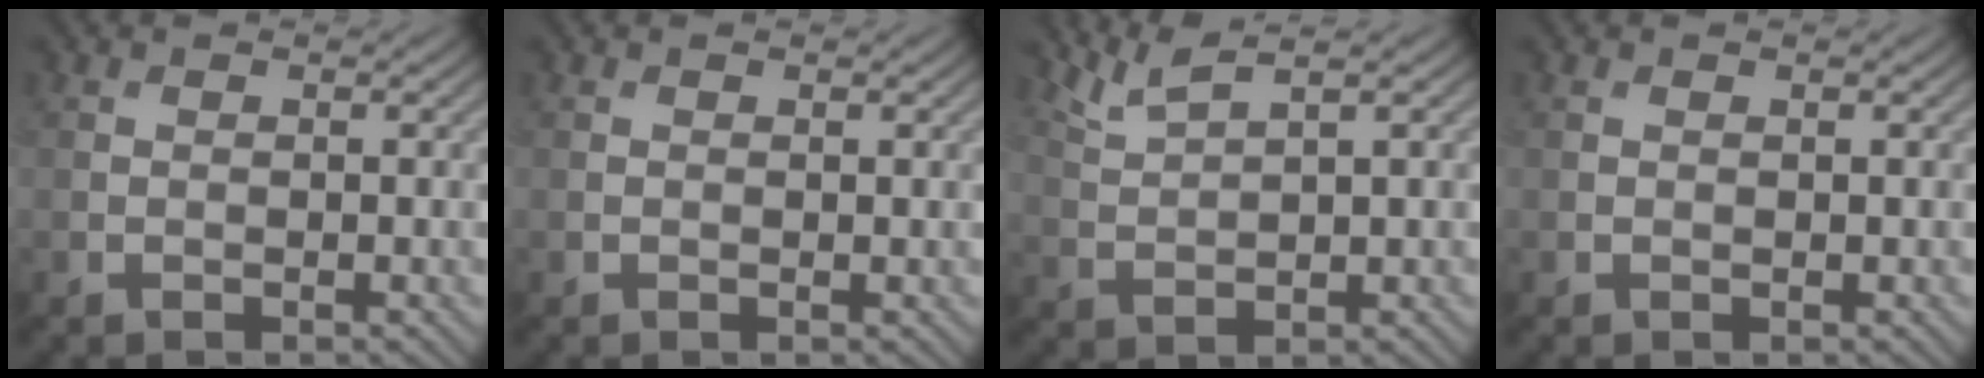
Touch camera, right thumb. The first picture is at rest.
{"total": 0.0}
{"total": 3.6, "force": [2.7, 0.5, 2.3], "torque": [-0.049, 0.011, 0.063]}
{"total": 0.0}